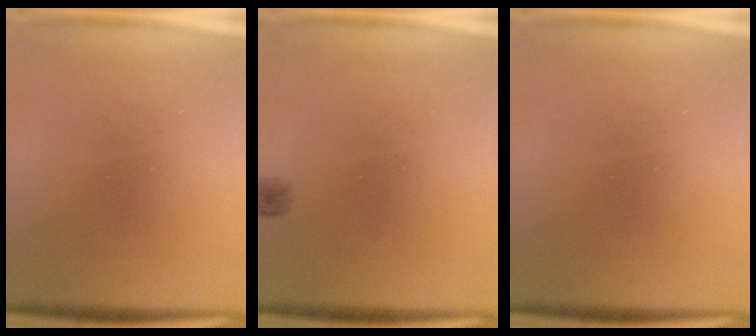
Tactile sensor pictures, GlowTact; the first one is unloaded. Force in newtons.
{"total": 1.3}
{"total": 0.0}